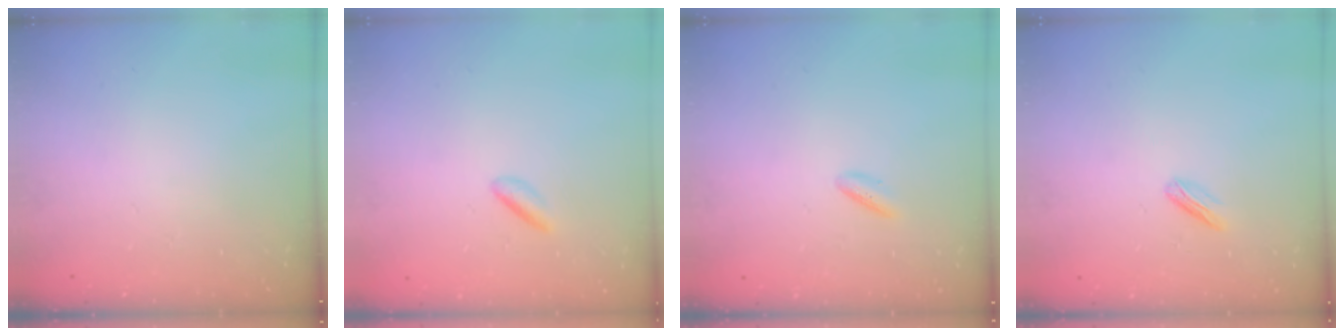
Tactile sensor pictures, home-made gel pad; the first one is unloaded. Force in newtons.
{"total": 1.9, "press": 1.7, "slide": 0.7}
{"total": 2.2, "press": 2.2, "slide": 0.5}
{"total": 2.3, "press": 2.2, "slide": 0.7}